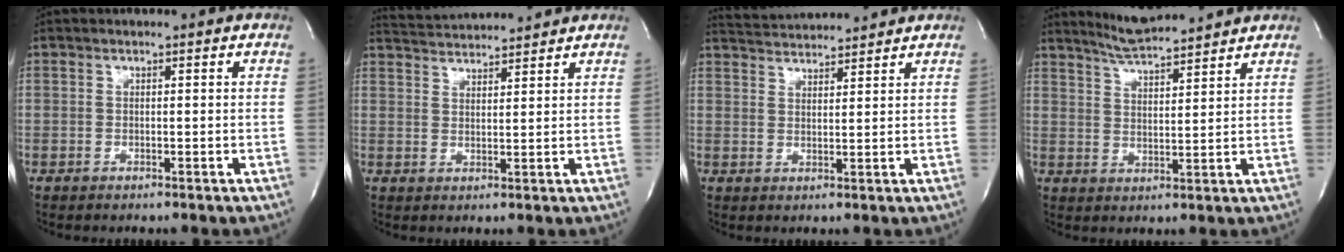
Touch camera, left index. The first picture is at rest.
{"total": 8.0, "force": [7.9, 0.0, 1.6], "torque": [-0.040, 0.024, 0.127]}
{"total": 8.1, "force": [7.9, 0.1, 1.6], "torque": [-0.039, 0.025, 0.128]}
{"total": 8.5, "force": [8.0, -0.1, 2.8], "torque": [-0.060, 0.012, 0.138]}